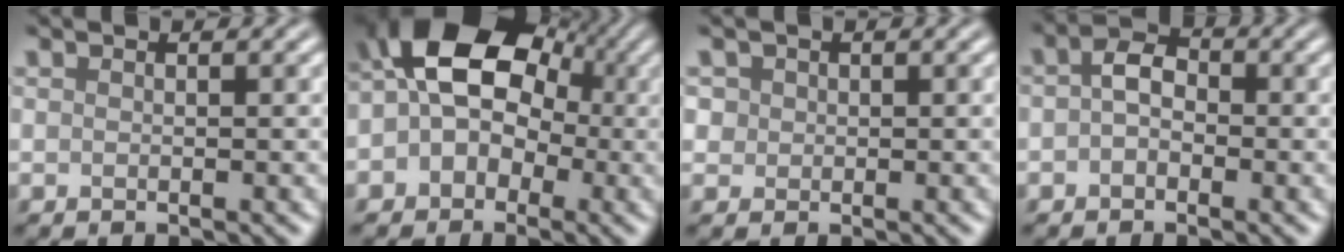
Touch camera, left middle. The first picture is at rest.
{"total": 11.9, "force": [1.2, 8.8, 7.9], "torque": [-0.088, 0.040, -0.023]}
{"total": 1.6, "force": [0.5, 1.5, 0.5], "torque": [-0.014, 0.001, 0.015]}
{"total": 2.5, "force": [-0.4, 1.7, 1.7], "torque": [-0.032, 0.004, -0.017]}